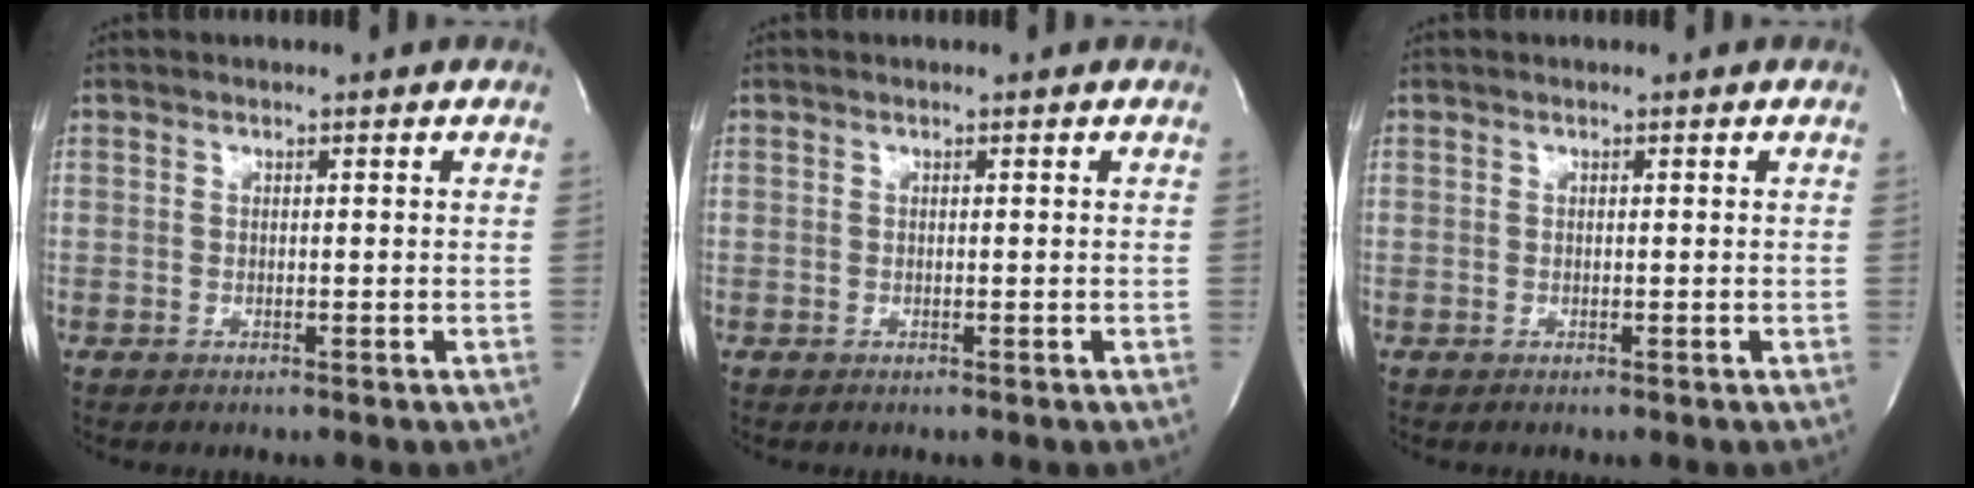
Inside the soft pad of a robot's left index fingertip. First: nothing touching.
{"total": 0.0}
{"total": 0.0}